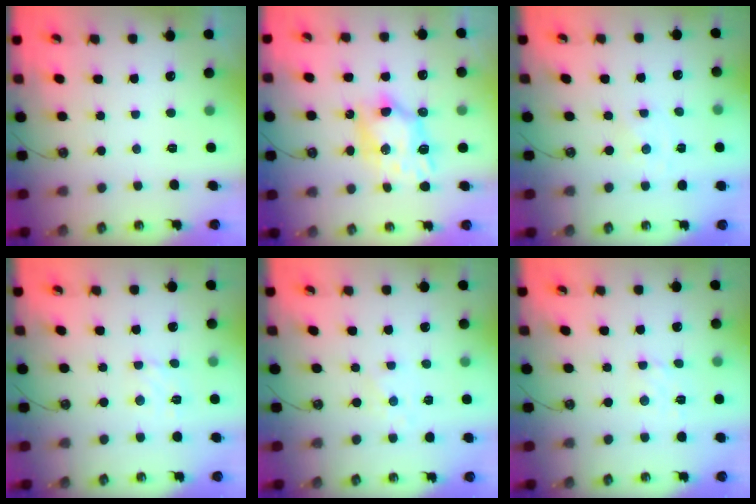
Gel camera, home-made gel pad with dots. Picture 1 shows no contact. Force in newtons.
{"total": 10.5, "press": 10.5, "slide": 0.5}
{"total": 0.0}
{"total": 5.5, "press": 5.4, "slide": 0.8}
{"total": 4.1, "press": 4.1, "slide": 0.4}
{"total": 2.8, "press": 2.7, "slide": 0.6}